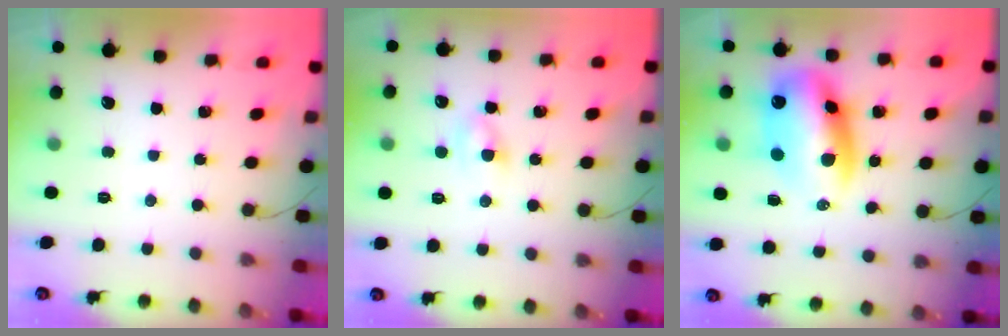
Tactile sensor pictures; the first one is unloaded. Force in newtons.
{"total": 2.2, "press": 2.1, "slide": 0.9}
{"total": 13.9, "press": 13.4, "slide": 3.6}